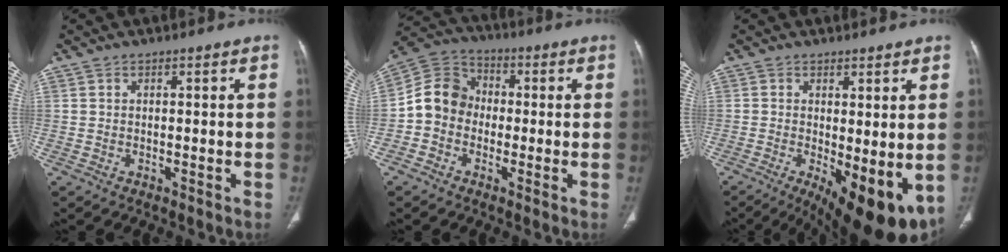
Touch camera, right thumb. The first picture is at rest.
{"total": 9.1, "force": [-1.4, 7.9, 4.2], "torque": [-0.061, 0.037, -0.042]}
{"total": 14.1, "force": [-3.4, 5.3, 12.6], "torque": [-0.172, -0.025, -0.031]}